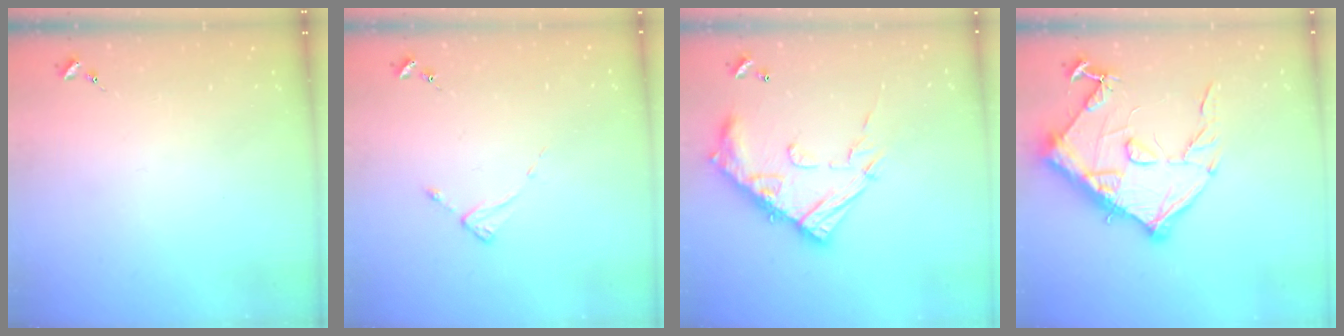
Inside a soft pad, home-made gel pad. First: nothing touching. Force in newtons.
{"total": 2.6, "press": 2.6, "slide": 0.2}
{"total": 18.0, "press": 18.0, "slide": 1.4}
{"total": 15.4, "press": 15.4, "slide": 1.0}